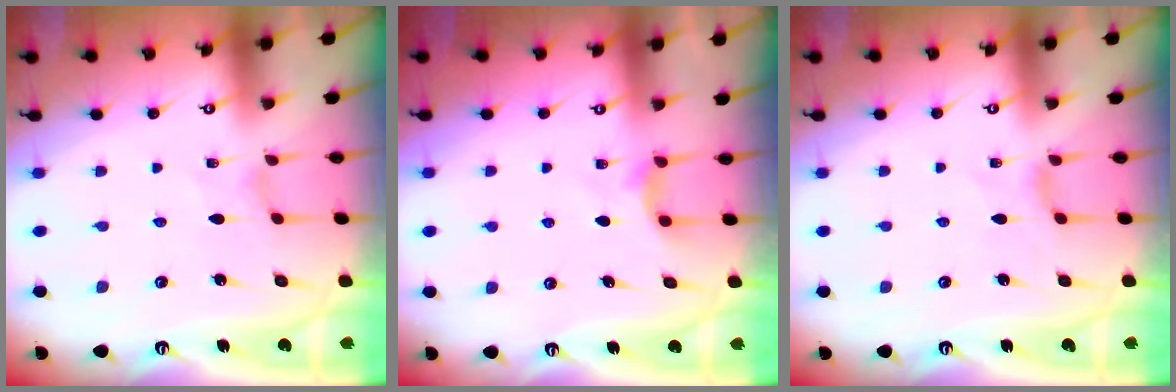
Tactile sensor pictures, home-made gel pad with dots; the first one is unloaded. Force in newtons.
{"total": 4.5, "press": 4.4, "slide": 0.7}
{"total": 0.8, "press": 0.7, "slide": 0.4}